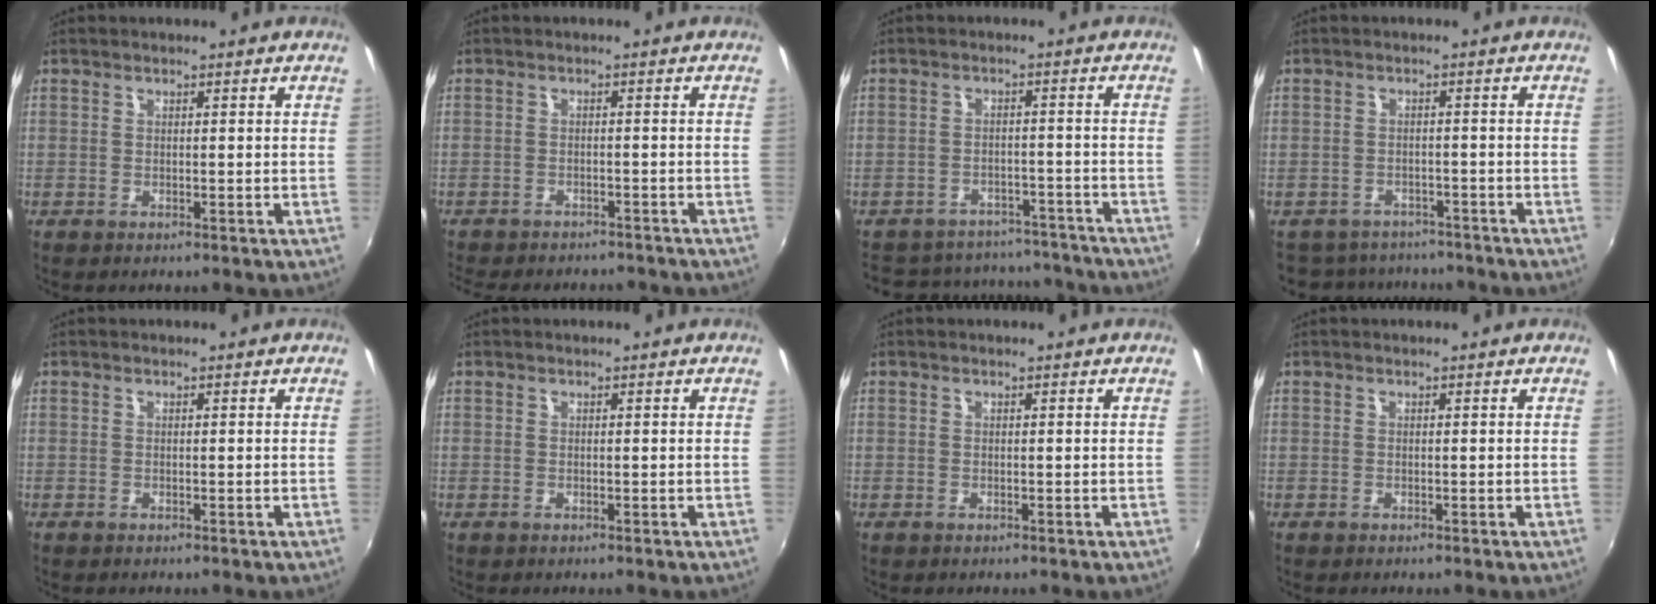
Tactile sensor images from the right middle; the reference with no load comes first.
{"total": 10.0, "force": [-8.8, 3.0, 3.6], "torque": [-0.087, -0.018, -0.125]}
{"total": 16.4, "force": [-14.0, 7.2, 4.4], "torque": [-0.103, 0.044, -0.169]}
{"total": 8.4, "force": [-7.0, 4.4, 1.3], "torque": [-0.039, 0.023, -0.099]}
{"total": 0.0}
{"total": 0.0}
{"total": 0.0}
{"total": 0.0}